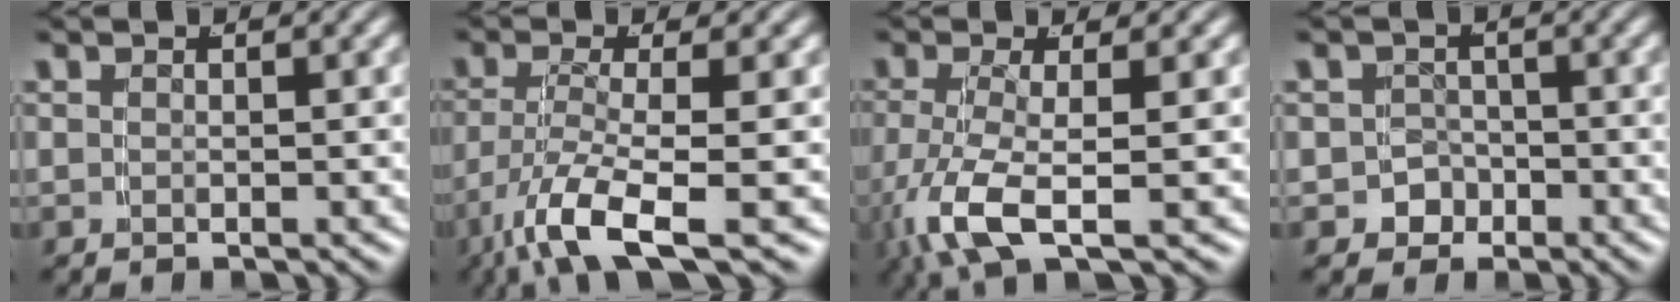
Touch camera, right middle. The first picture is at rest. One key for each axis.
{"total": 6.5, "fx": -3.8, "fy": 1.8, "fz": 5.0, "tx": -0.104, "ty": -0.034, "tz": -0.046}
{"total": 5.6, "fx": -1.6, "fy": 2.3, "fz": 4.9, "tx": -0.126, "ty": -0.028, "tz": -0.012}
{"total": 5.9, "fx": -2.1, "fy": 5.5, "fz": 0.8, "tx": -0.035, "ty": -0.018, "tz": -0.042}